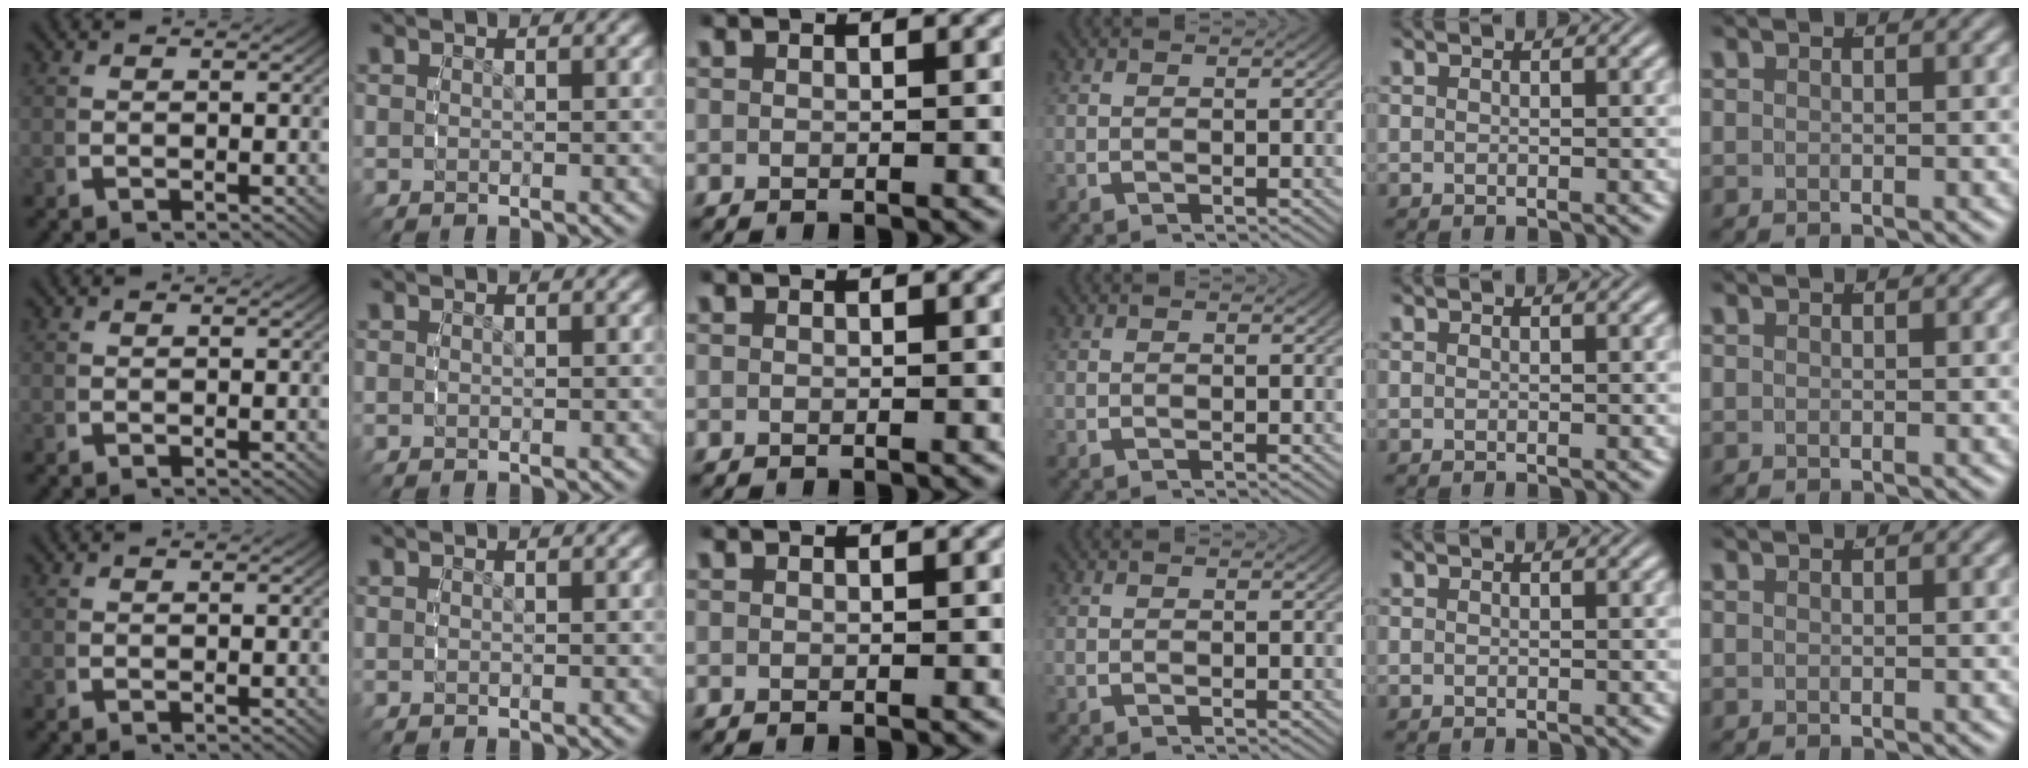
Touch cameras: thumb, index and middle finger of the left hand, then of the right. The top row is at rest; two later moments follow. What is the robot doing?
{"motion": "reach", "object": "jewelry box"}